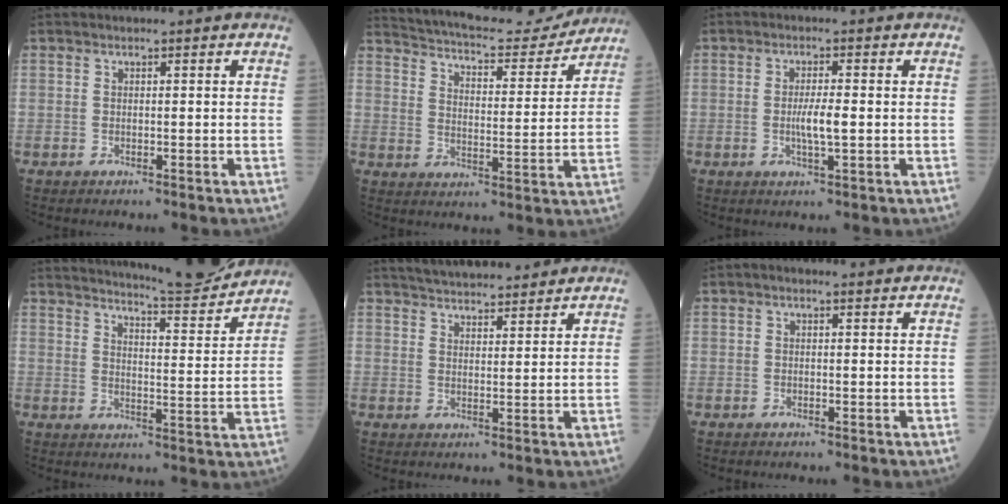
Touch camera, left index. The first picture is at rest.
{"total": 16.7, "force": [15.6, 3.5, 4.7], "torque": [-0.075, -0.001, 0.213]}
{"total": 3.6, "force": [-0.4, 0.3, 3.5], "torque": [-0.070, -0.004, -0.007]}
{"total": 13.6, "force": [13.1, -0.2, 3.9], "torque": [-0.060, -0.026, 0.175]}
{"total": 12.1, "force": [11.1, 2.3, 4.2], "torque": [-0.059, 0.023, 0.161]}
{"total": 1.0, "force": [0.5, 0.4, 0.7], "torque": [-0.015, 0.009, 0.004]}